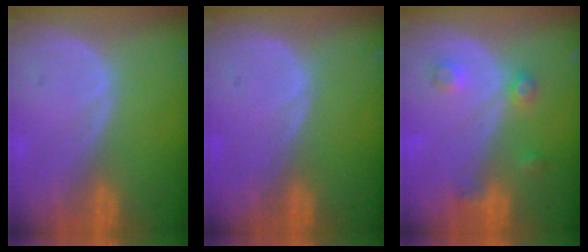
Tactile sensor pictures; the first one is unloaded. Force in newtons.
{"total": 0.0}
{"total": 3.7, "press": 3.4, "slide": 1.5}